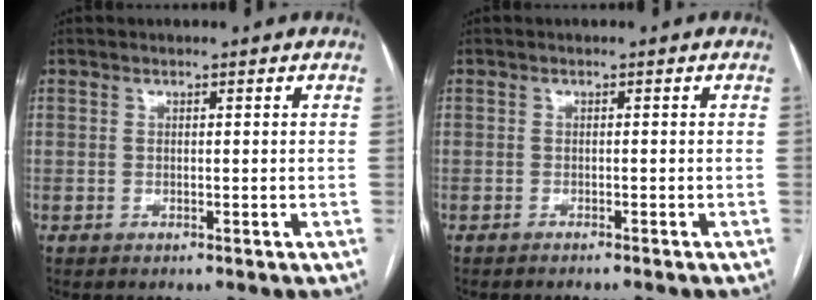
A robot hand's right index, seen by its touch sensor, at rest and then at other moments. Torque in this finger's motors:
{"motor_torque": [-0.13, -0.06, 0.04, 0.00]}